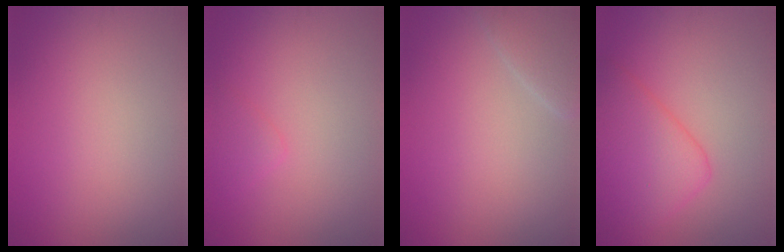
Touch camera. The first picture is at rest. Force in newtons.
{"total": 1.2, "press": 1.1, "slide": 0.1}
{"total": 2.0, "press": 2.0, "slide": 0.2}
{"total": 5.4, "press": 5.4, "slide": 0.3}